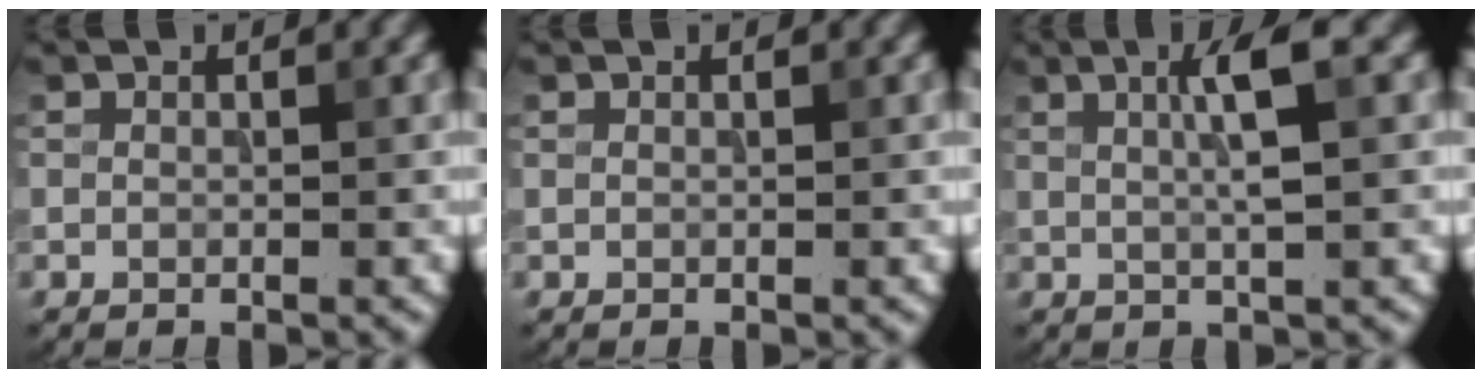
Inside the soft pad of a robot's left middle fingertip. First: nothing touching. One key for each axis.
{"total": 0.0}
{"total": 3.9, "fx": 1.0, "fy": 0.6, "fz": 3.7, "tx": -0.057, "ty": 0.009, "tz": 0.015}